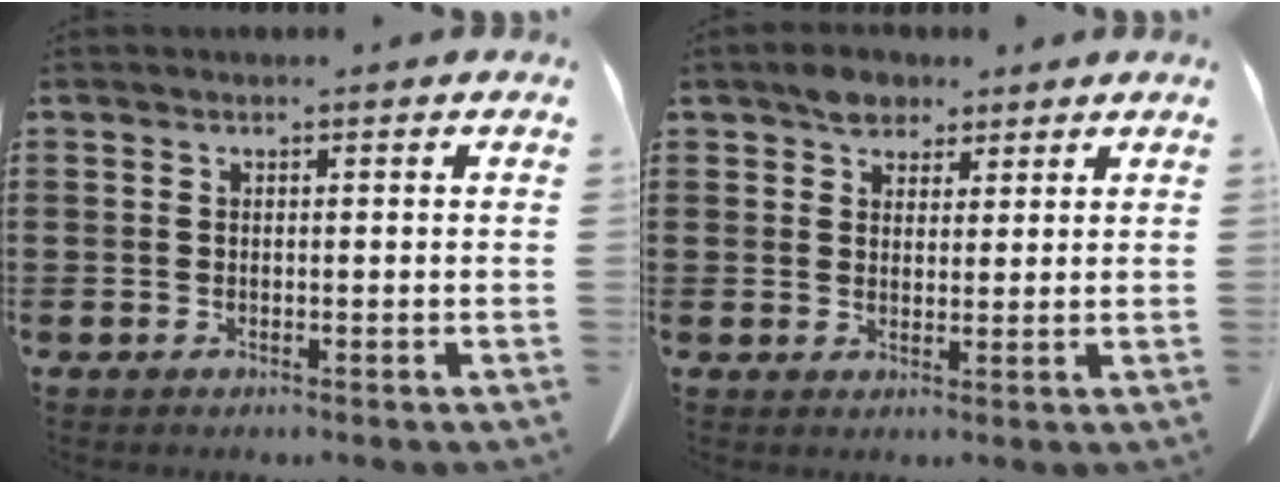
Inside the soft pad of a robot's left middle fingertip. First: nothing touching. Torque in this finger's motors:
{"motor_torque": [0.06, -0.05, 0.05, 0.03]}